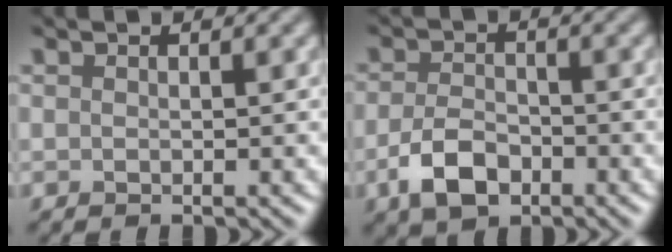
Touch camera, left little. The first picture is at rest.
{"total": 4.1, "force": [-2.1, 2.4, 2.6], "torque": [-0.056, -0.002, -0.044]}